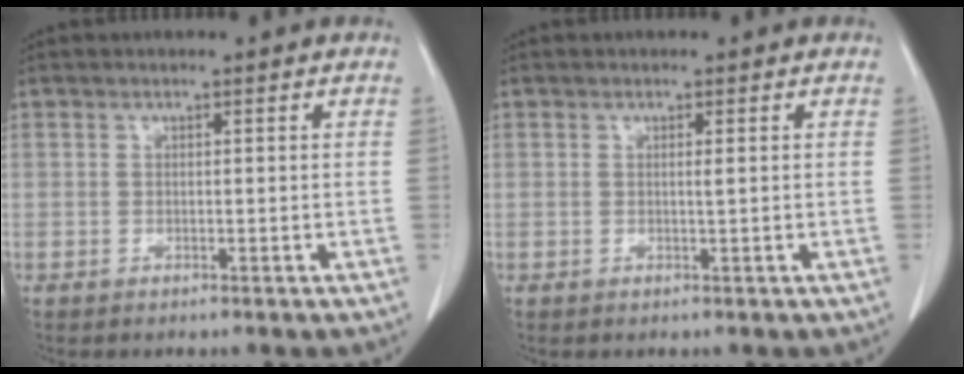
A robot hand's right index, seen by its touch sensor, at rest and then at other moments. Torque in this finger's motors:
{"motor_torque": [-0.05, 0.03, 0.06, 0.00]}